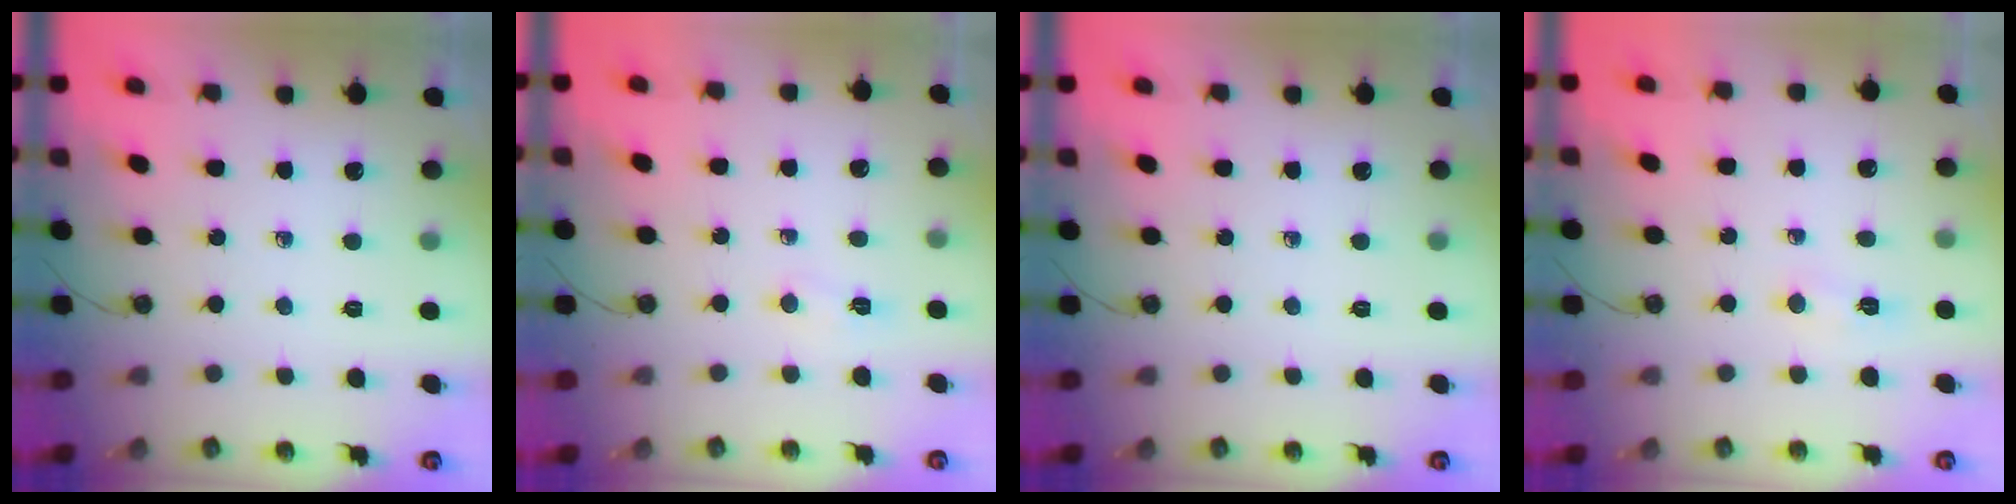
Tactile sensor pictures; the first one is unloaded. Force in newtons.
{"total": 4.7, "press": 3.1, "slide": 3.5}
{"total": 0.0}
{"total": 4.2, "press": 3.9, "slide": 1.3}